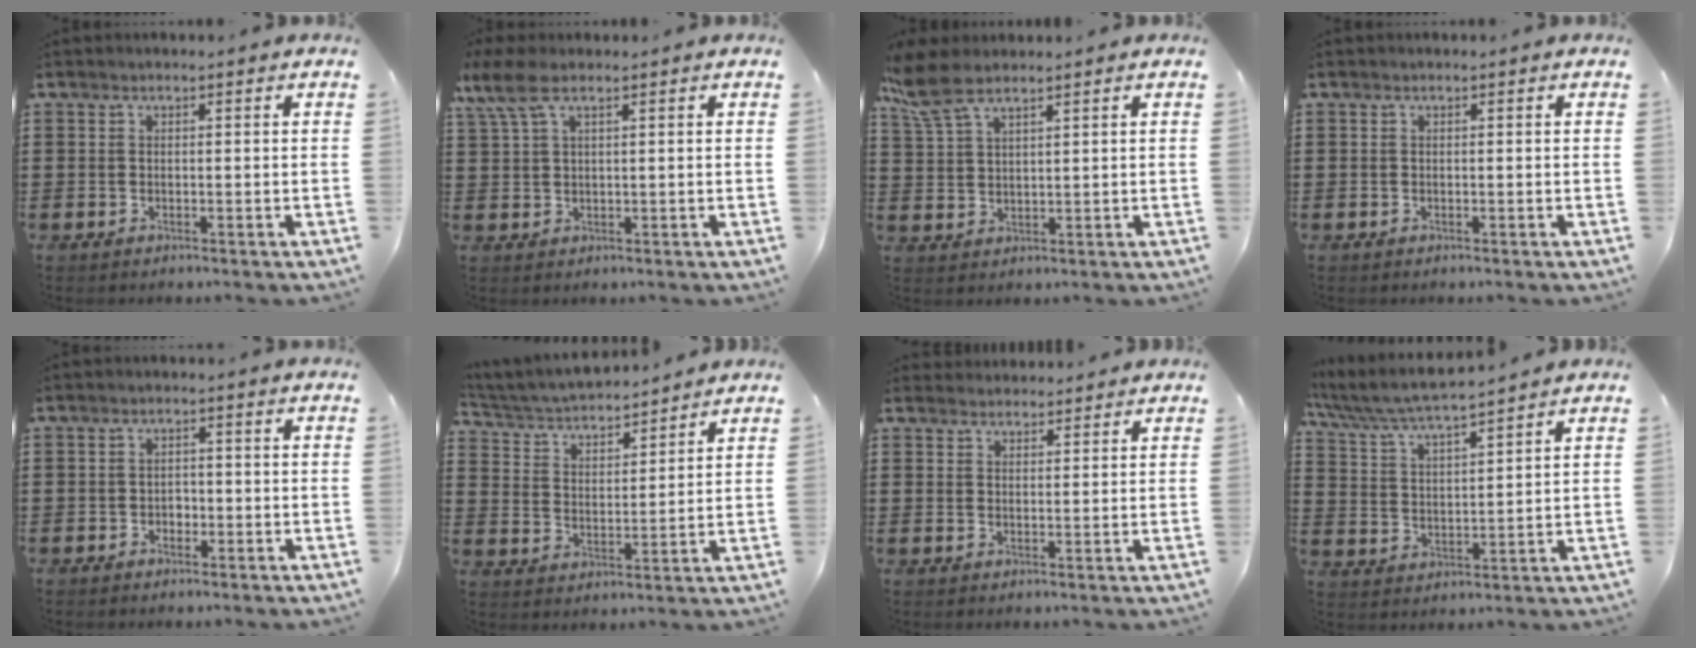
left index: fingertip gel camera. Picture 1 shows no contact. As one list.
[{"total": 4.8, "force": [2.5, 1.7, 3.7], "torque": [-0.093, 0.002, 0.042]}, {"total": 6.3, "force": [4.4, 2.1, 4.0], "torque": [-0.104, -0.006, 0.078]}, {"total": 0.0}, {"total": 1.3, "force": [-0.5, 1.0, 0.6], "torque": [-0.016, 0.001, -0.013]}, {"total": 4.3, "force": [4.2, 0.5, 0.8], "torque": [-0.039, -0.028, 0.069]}, {"total": 2.3, "force": [2.3, 0.4, -0.2], "torque": [-0.002, -0.002, 0.046]}, {"total": 5.7, "force": [5.4, 0.0, 2.0], "torque": [-0.064, -0.035, 0.089]}]